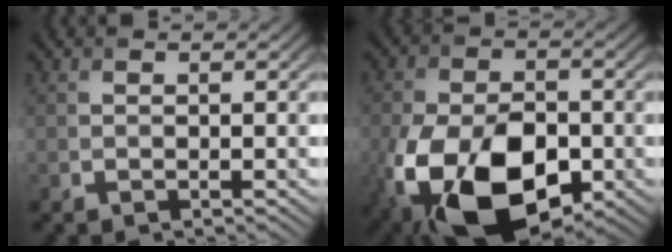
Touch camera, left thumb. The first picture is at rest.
{"total": 17.9, "force": [-6.5, 11.2, 12.3], "torque": [-0.255, -0.063, -0.091]}